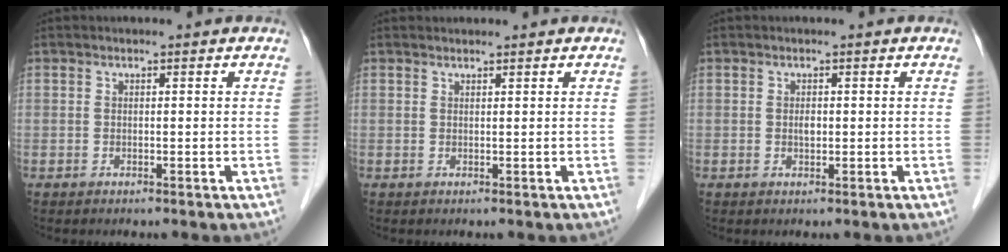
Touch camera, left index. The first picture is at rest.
{"total": 1.1, "force": [1.1, 0.0, 0.2], "torque": [-0.006, 0.011, 0.020]}
{"total": 0.9, "force": [-0.1, 0.6, 0.7], "torque": [-0.013, -0.002, -0.002]}